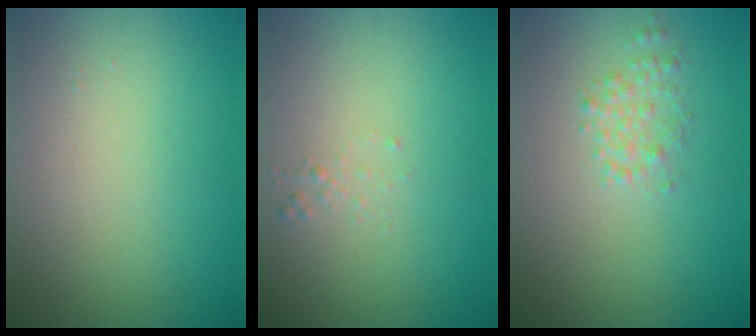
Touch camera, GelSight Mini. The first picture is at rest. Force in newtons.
{"total": 0.6, "press": 0.6, "slide": 0.1}
{"total": 1.6, "press": 1.6, "slide": 0.0}